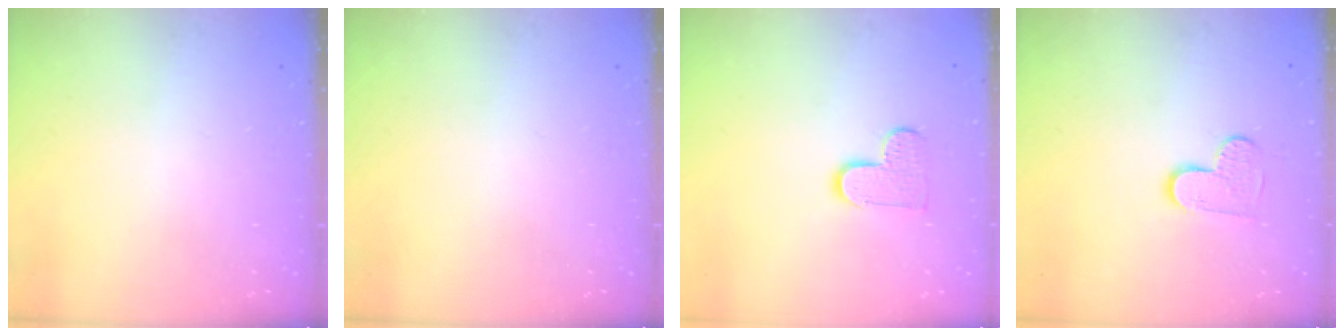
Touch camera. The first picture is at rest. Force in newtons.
{"total": 0.0}
{"total": 8.2, "press": 8.1, "slide": 0.2}
{"total": 6.3, "press": 6.3, "slide": 0.1}